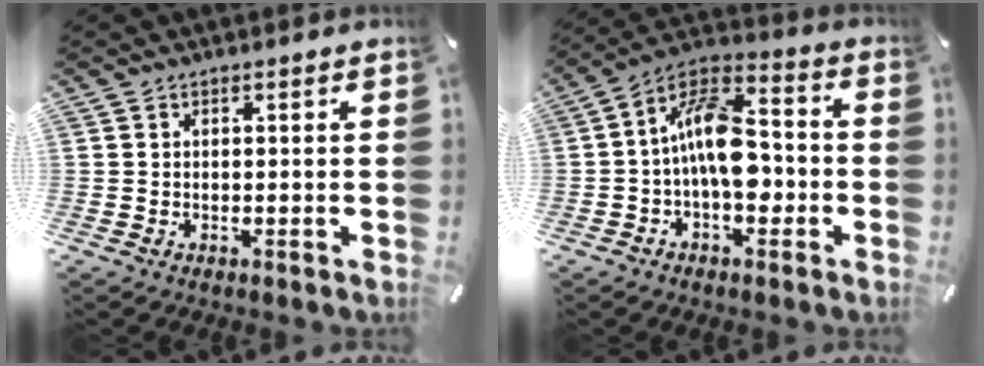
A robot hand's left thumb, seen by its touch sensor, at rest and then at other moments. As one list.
[{"total": 14.6, "force": [-1.8, 8.4, 11.8], "torque": [-0.227, 0.007, -0.032]}]